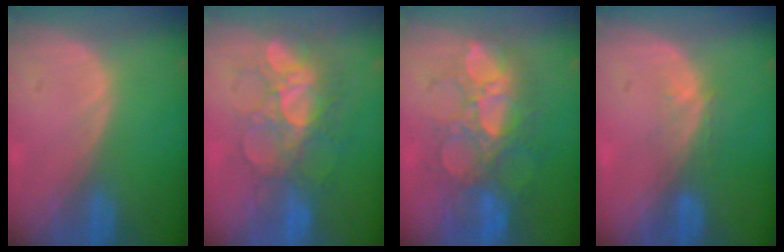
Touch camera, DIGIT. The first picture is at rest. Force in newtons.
{"total": 9.3, "press": 8.5, "slide": 3.8}
{"total": 10.3, "press": 9.7, "slide": 3.7}
{"total": 2.9, "press": 2.4, "slide": 1.7}